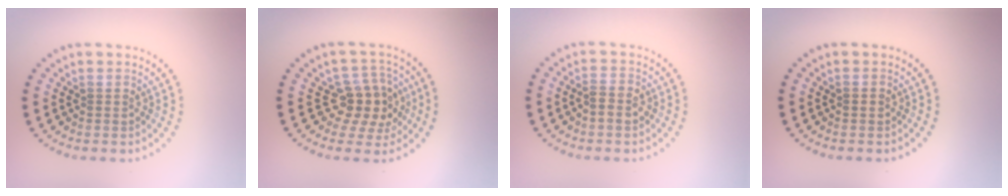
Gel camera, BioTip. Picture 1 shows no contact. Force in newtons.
{"total": 4.0, "press": 3.5, "slide": 1.8}
{"total": 1.7, "press": 1.6, "slide": 0.3}
{"total": 0.7, "press": 0.7, "slide": 0.1}